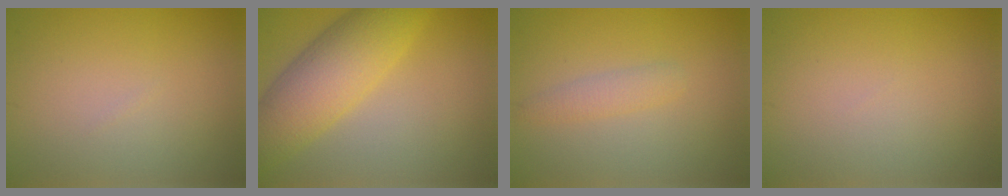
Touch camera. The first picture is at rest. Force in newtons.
{"total": 7.5, "press": 7.5, "slide": 0.1}
{"total": 1.6, "press": 1.6, "slide": 0.1}
{"total": 0.0}